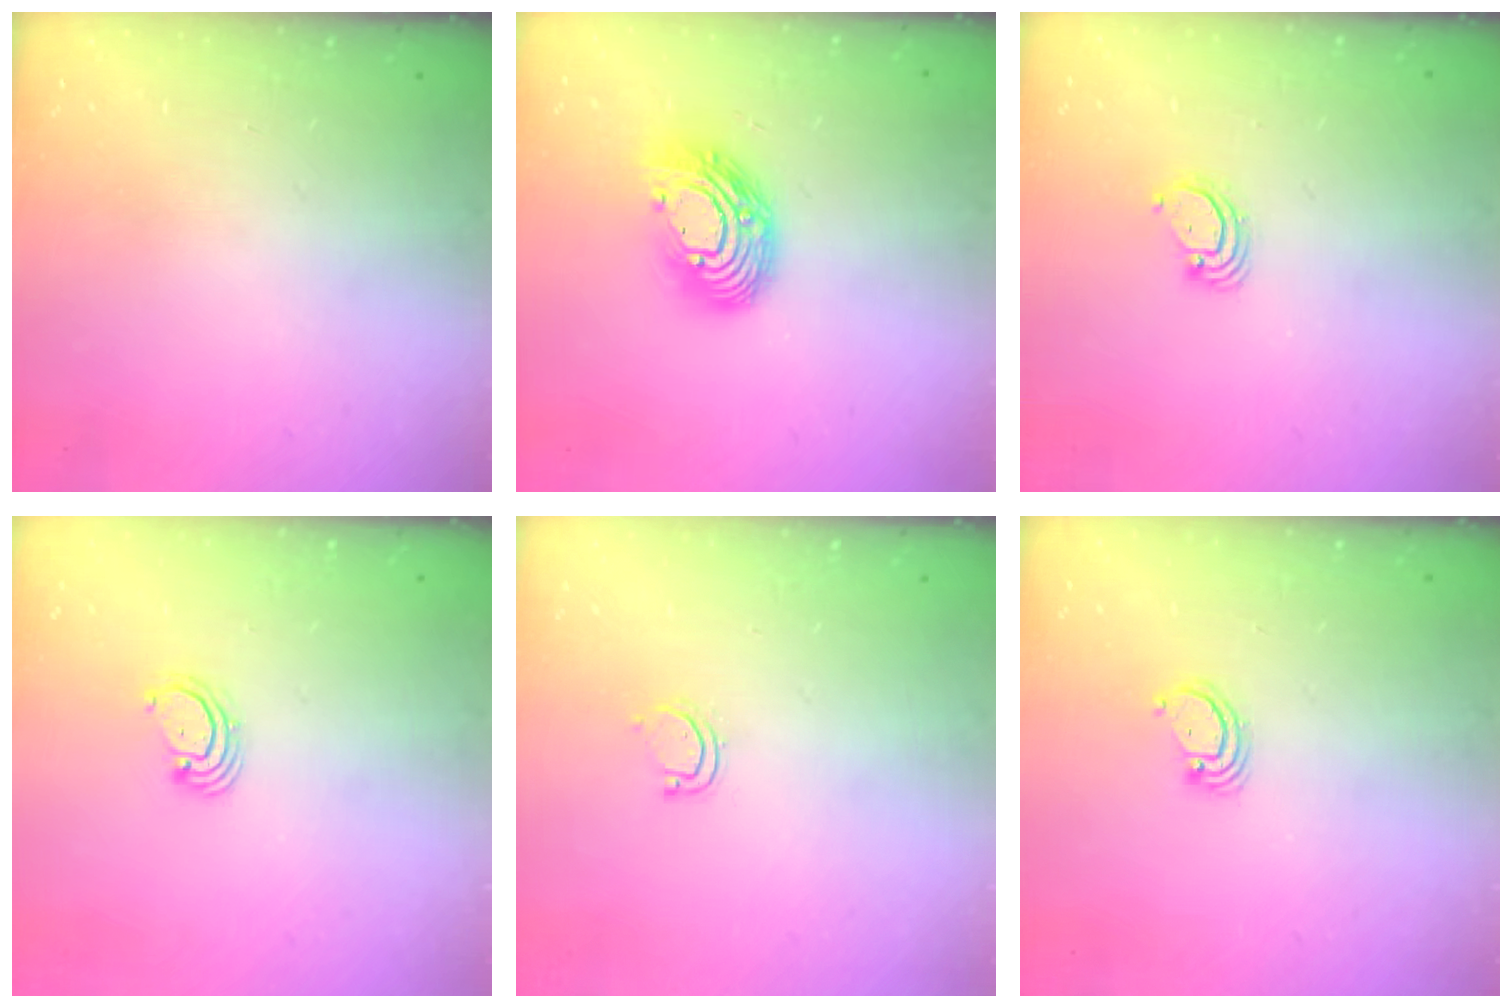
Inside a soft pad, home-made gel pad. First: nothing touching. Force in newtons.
{"total": 13.4, "press": 13.4, "slide": 1.0}
{"total": 2.9, "press": 2.9, "slide": 0.3}
{"total": 2.7, "press": 2.7, "slide": 0.3}
{"total": 4.1, "press": 4.1, "slide": 0.3}
{"total": 2.5, "press": 2.5, "slide": 0.2}